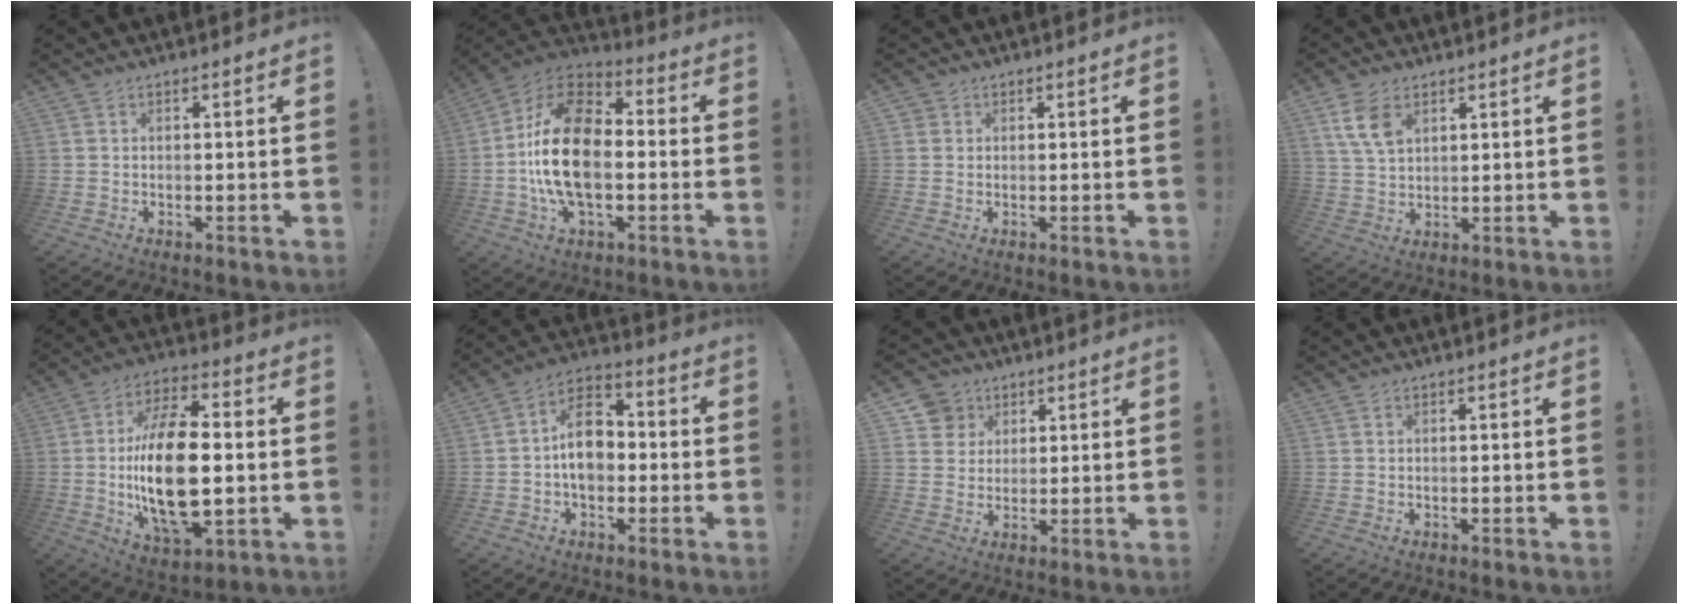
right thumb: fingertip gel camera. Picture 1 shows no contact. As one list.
[{"total": 22.7, "force": [-2.0, 13.9, 17.8], "torque": [-0.333, 0.029, -0.029]}, {"total": 1.4, "force": [0.7, 1.2, 0.3], "torque": [-0.006, 0.000, 0.013]}, {"total": 8.0, "force": [4.0, 4.8, 5.0], "torque": [-0.095, -0.010, 0.078]}, {"total": 22.7, "force": [-1.1, 11.6, 19.5], "torque": [-0.377, -0.006, -0.020]}, {"total": 12.9, "force": [-0.8, 9.4, 8.8], "torque": [-0.141, 0.025, -0.008]}, {"total": 7.4, "force": [3.7, 6.4, 0.9], "torque": [-0.006, -0.025, 0.073]}, {"total": 0.0}]